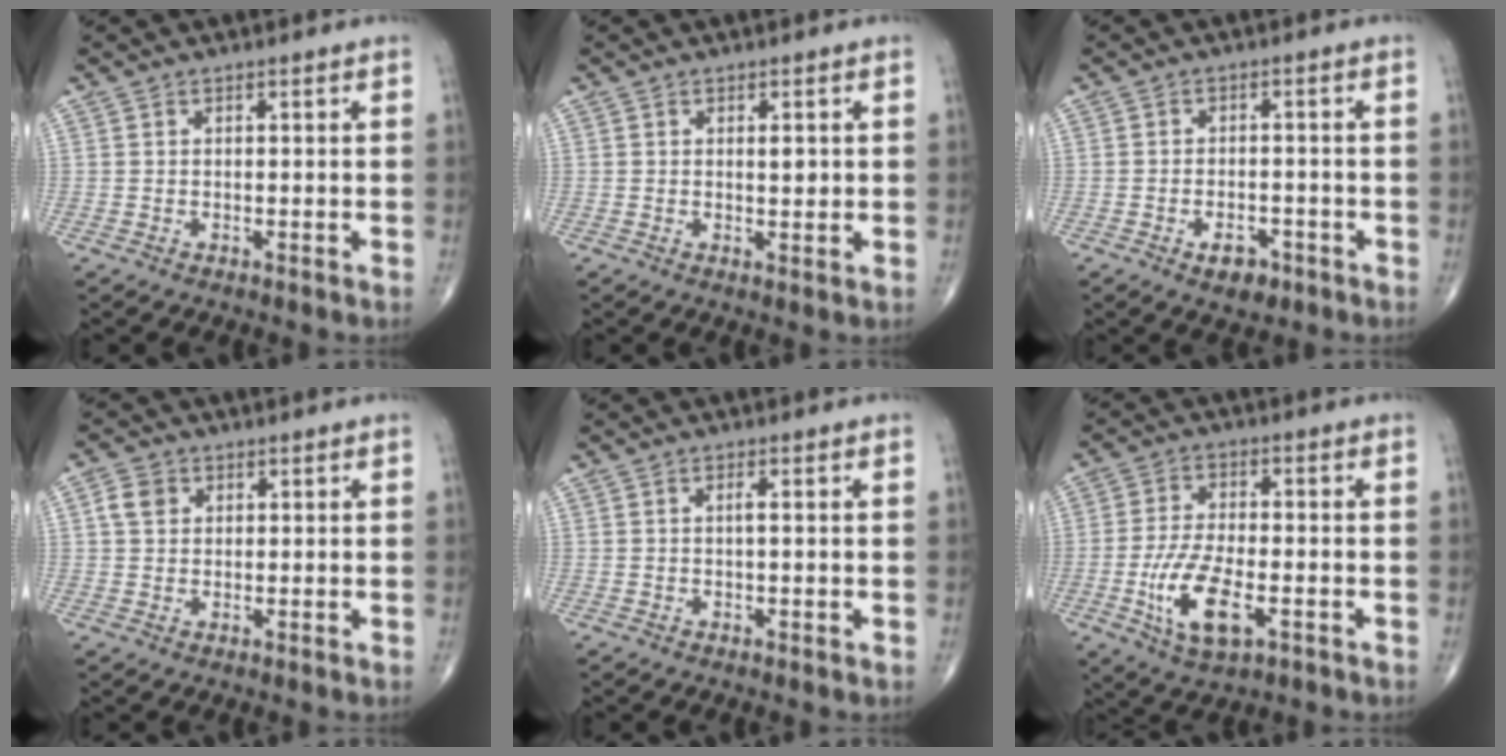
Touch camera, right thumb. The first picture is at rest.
{"total": 2.1, "force": [0.4, 0.8, 1.9], "torque": [-0.022, -0.004, 0.005]}
{"total": 4.5, "force": [-2.5, 2.5, 2.8], "torque": [-0.030, 0.012, -0.035]}
{"total": 3.4, "force": [1.0, 2.8, 1.7], "torque": [-0.025, 0.005, 0.016]}
{"total": 1.5, "force": [0.0, 0.1, 1.4], "torque": [-0.026, 0.000, -0.001]}
{"total": 11.0, "force": [-3.6, 4.7, 9.2], "torque": [-0.179, 0.004, -0.063]}